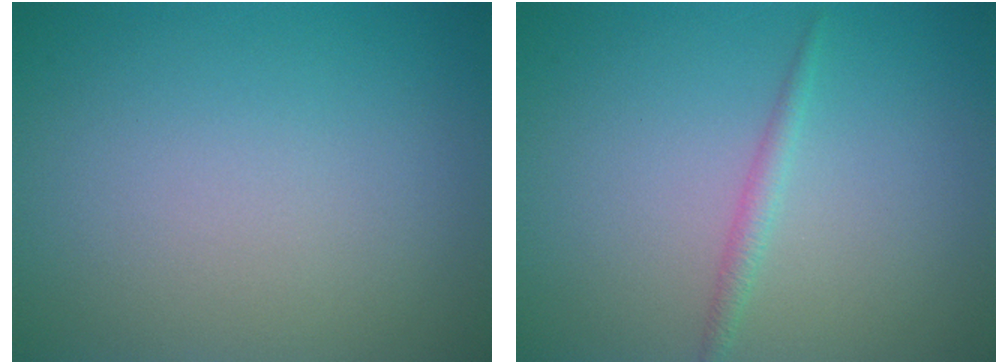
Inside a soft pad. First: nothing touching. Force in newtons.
{"total": 1.1, "press": 1.1, "slide": 0.0}